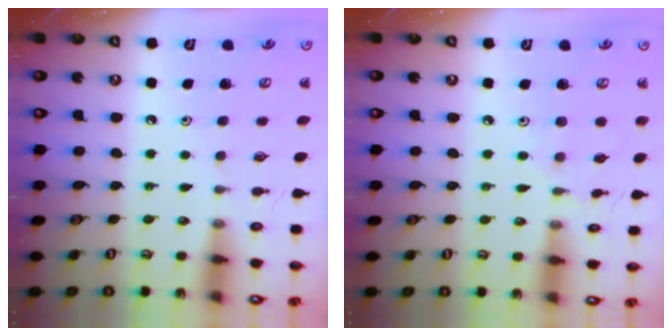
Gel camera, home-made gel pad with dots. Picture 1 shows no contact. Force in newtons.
{"total": 4.3, "press": 4.3, "slide": 0.5}